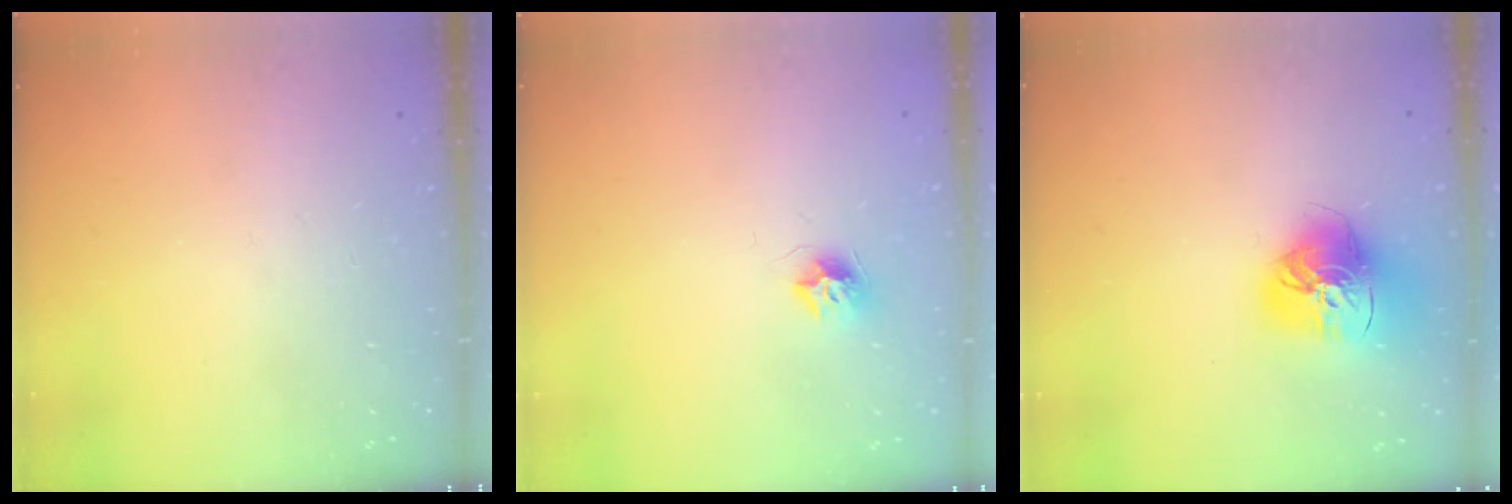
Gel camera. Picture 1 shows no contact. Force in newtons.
{"total": 7.4, "press": 7.4, "slide": 0.0}
{"total": 17.7, "press": 17.6, "slide": 1.8}